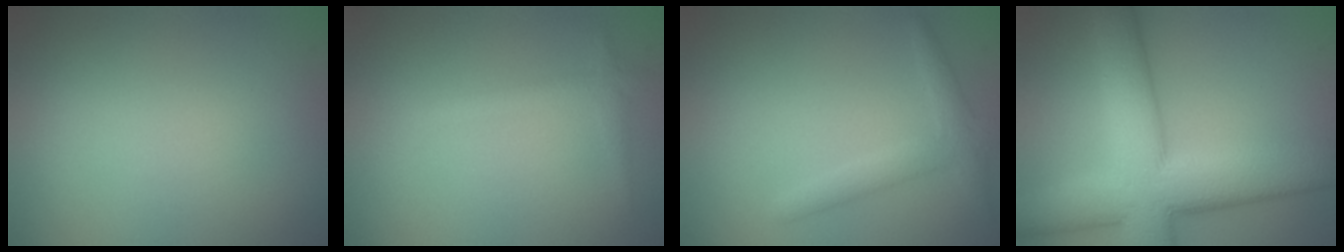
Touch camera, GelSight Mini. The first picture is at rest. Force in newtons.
{"total": 1.3, "press": 1.3, "slide": 0.1}
{"total": 2.3, "press": 2.3, "slide": 0.1}
{"total": 10.9, "press": 10.9, "slide": 0.5}